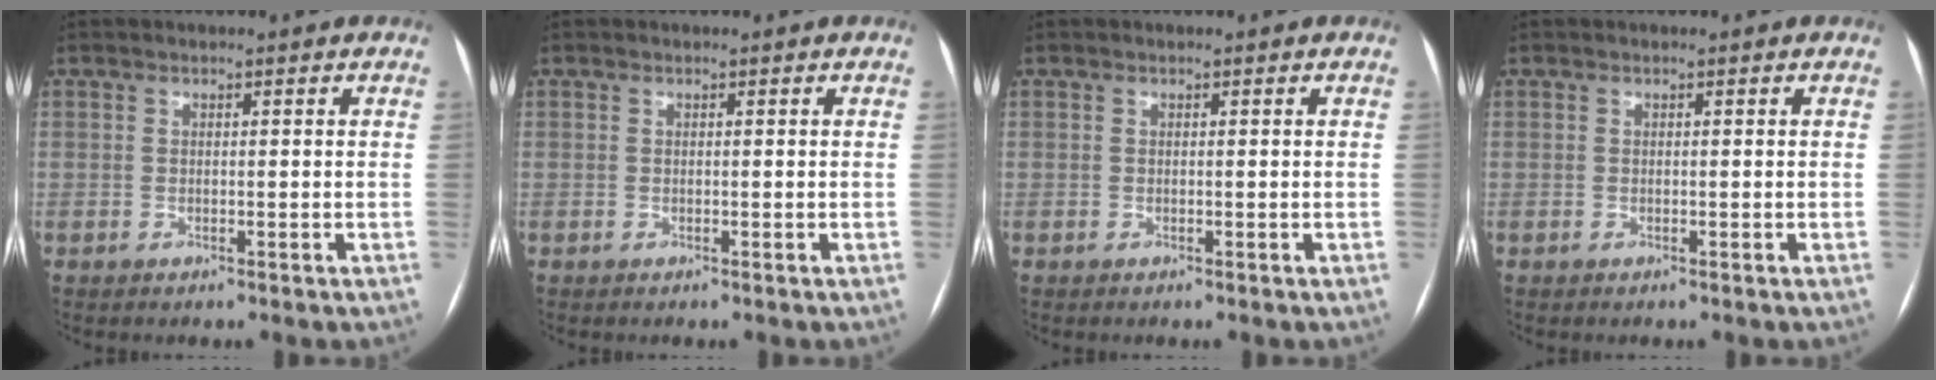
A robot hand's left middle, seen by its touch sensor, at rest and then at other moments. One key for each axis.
{"total": 0.0}
{"total": 0.0}
{"total": 0.0}